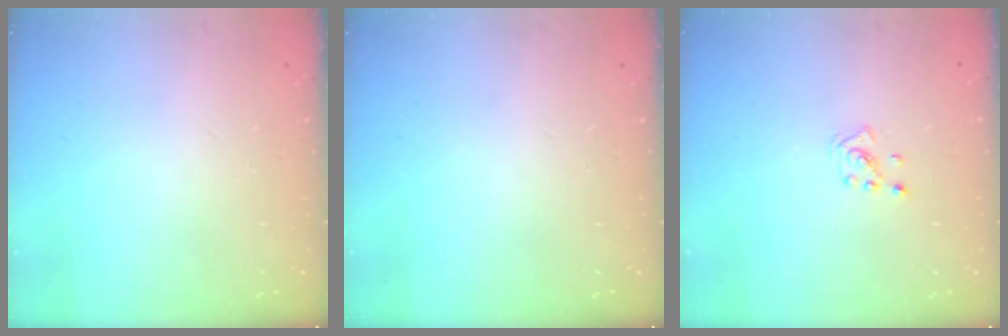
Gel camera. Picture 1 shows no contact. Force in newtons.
{"total": 0.0}
{"total": 2.7, "press": 2.7, "slide": 0.5}